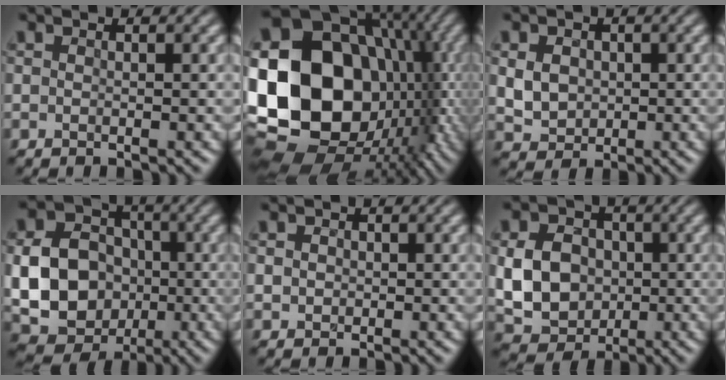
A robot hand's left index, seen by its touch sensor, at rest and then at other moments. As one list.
[{"total": 22.2, "force": [-0.9, 17.6, 13.5], "torque": [-0.265, -0.004, -0.020]}, {"total": 3.0, "force": [0.3, 2.5, 1.5], "torque": [-0.034, 0.000, 0.007]}, {"total": 11.9, "force": [-1.4, 10.2, 5.9], "torque": [-0.115, -0.025, -0.035]}, {"total": 2.1, "force": [0.7, 1.8, 0.8], "torque": [0.005, 0.019, -0.008]}, {"total": 6.6, "force": [-0.3, 5.5, 3.7], "torque": [-0.078, 0.003, -0.004]}]